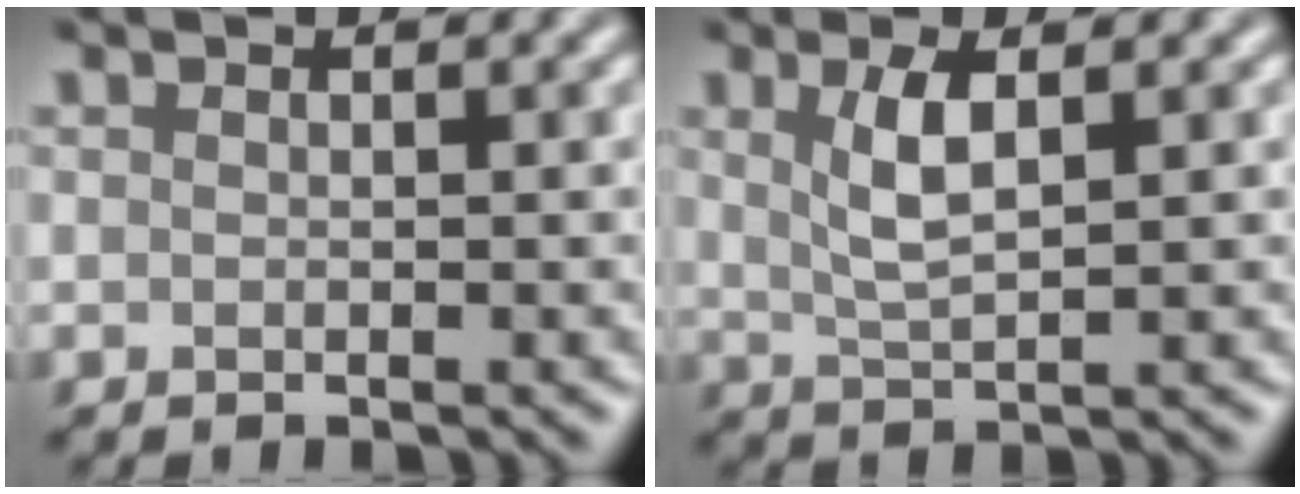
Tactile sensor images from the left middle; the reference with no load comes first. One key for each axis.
{"total": 3.2, "fx": 1.1, "fy": 1.0, "fz": 2.8, "tx": -0.059, "ty": -0.002, "tz": 0.024}